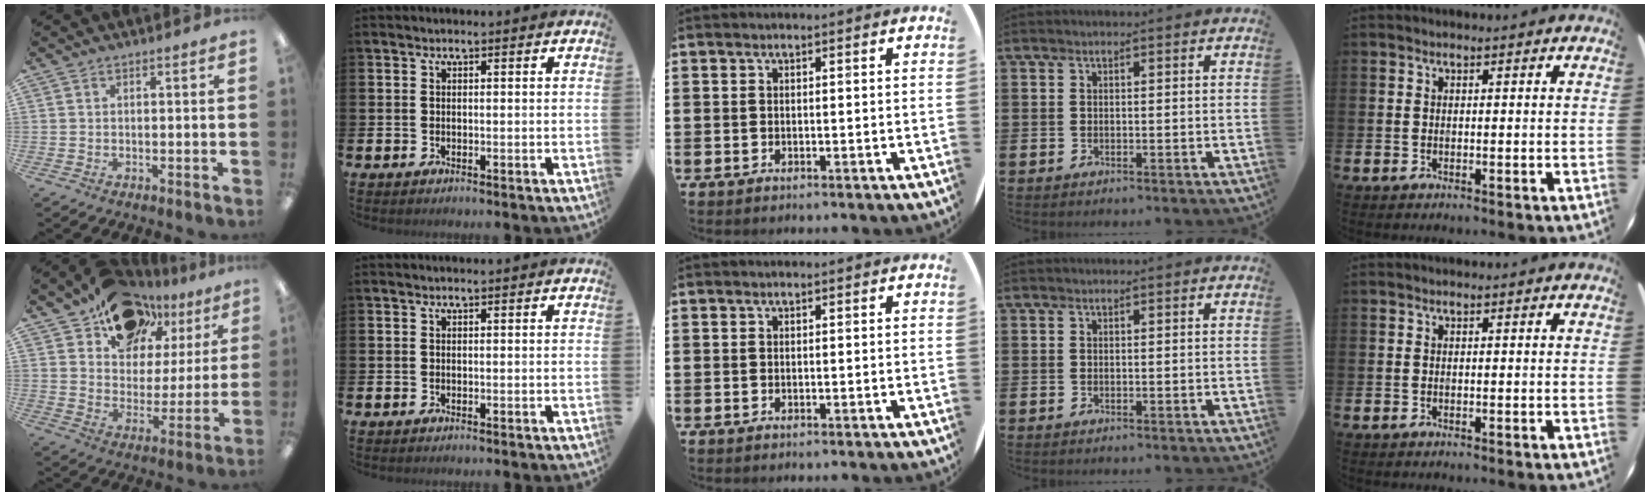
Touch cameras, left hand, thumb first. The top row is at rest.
{"thumb": {"total": 15.1, "force": [11.2, 9.2, 4.4], "torque": [-0.071, -0.079, 0.208]}}